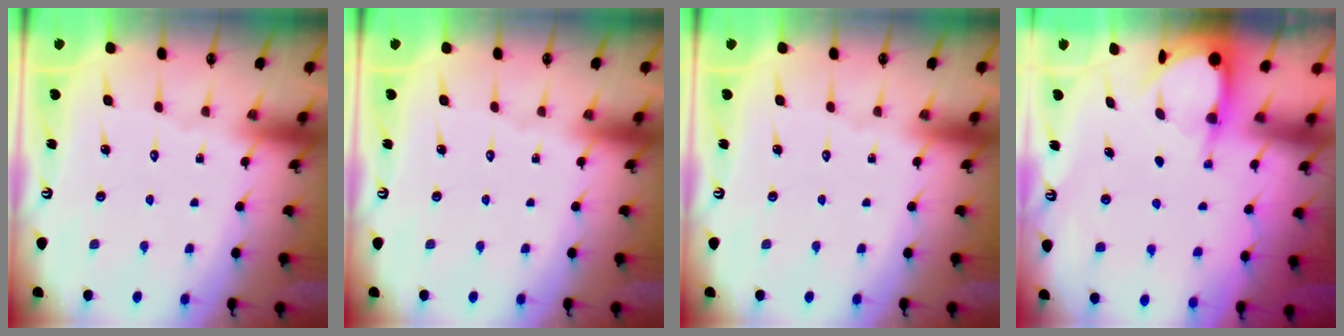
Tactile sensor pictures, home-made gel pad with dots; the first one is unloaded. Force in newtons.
{"total": 0.0}
{"total": 0.0}
{"total": 4.0, "press": 4.0, "slide": 0.3}